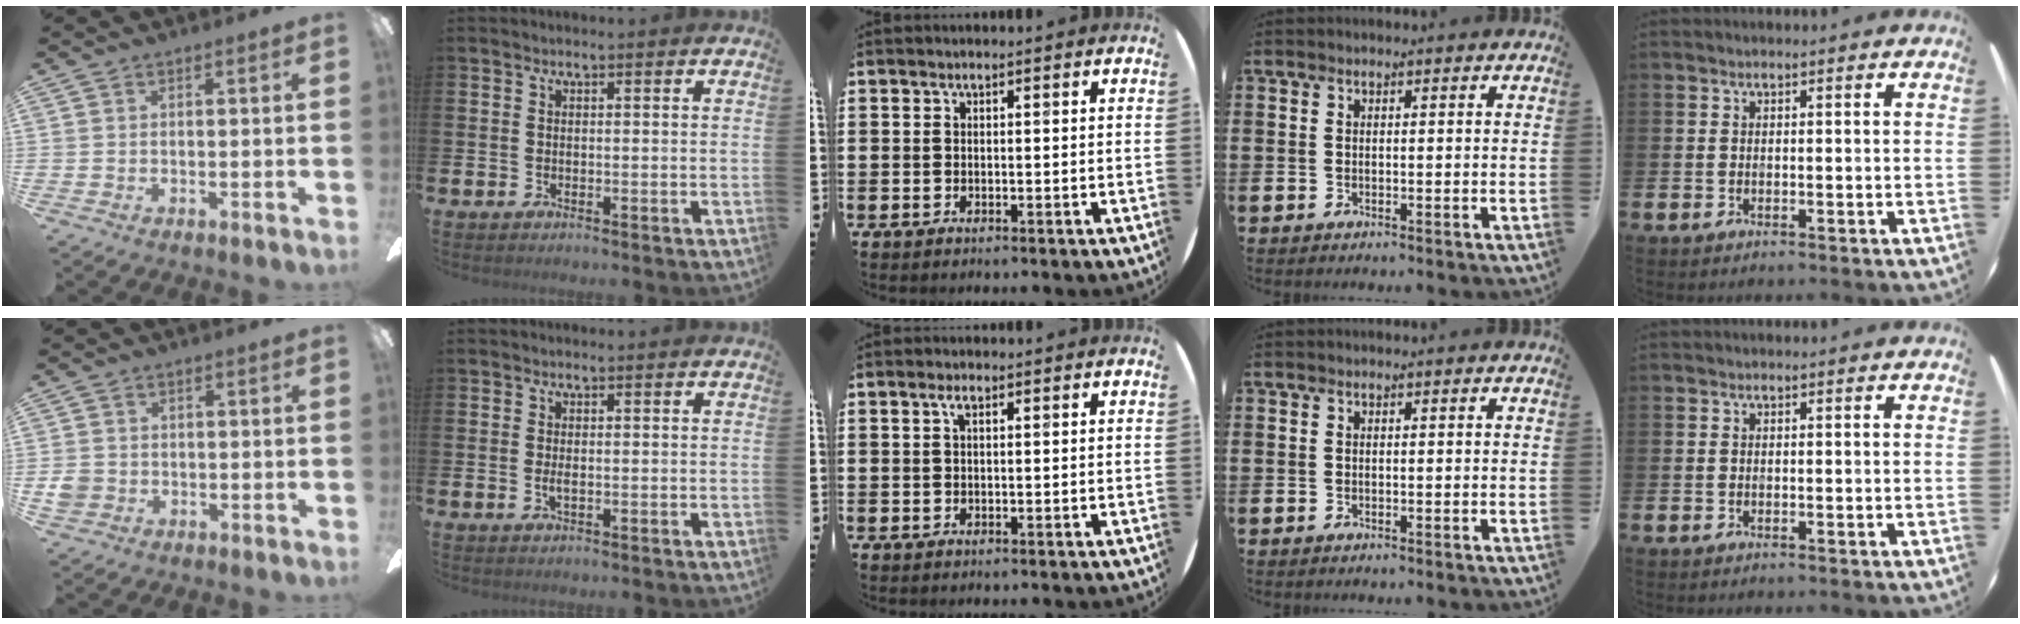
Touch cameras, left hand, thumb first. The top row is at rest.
{"thumb": {"total": 3.7, "force": [-0.5, 3.5, 1.2], "torque": [-0.006, 0.004, -0.011]}, "index": {"total": 1.1, "force": [-0.1, 0.4, 1.0], "torque": [-0.020, 0.002, -0.003]}, "middle": {"total": 1.2, "force": [0.5, 0.4, 1.1], "torque": [-0.022, 0.005, 0.008]}}